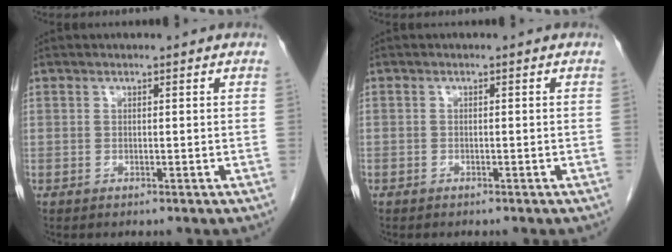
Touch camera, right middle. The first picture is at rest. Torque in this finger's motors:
{"motor_torque": [1.11, -1.03, -0.39, -0.21]}